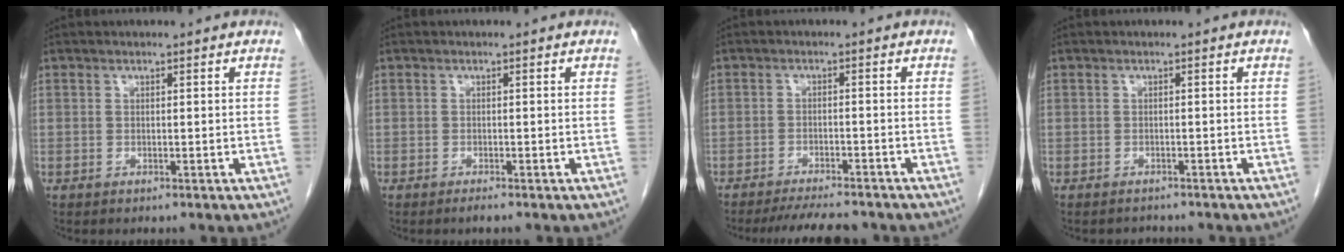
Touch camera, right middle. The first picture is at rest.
{"total": 0.8, "force": [-0.6, -0.1, 0.4], "torque": [-0.012, -0.003, -0.010]}
{"total": 7.4, "force": [-6.8, 1.0, 2.8], "torque": [-0.039, -0.013, -0.103]}
{"total": 1.5, "force": [-1.4, 0.4, -0.1], "torque": [0.001, -0.003, -0.018]}